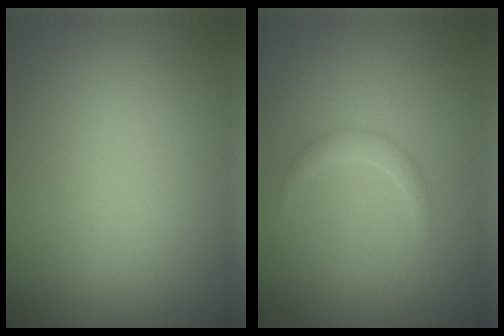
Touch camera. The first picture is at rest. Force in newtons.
{"total": 1.1, "press": 1.1, "slide": 0.1}